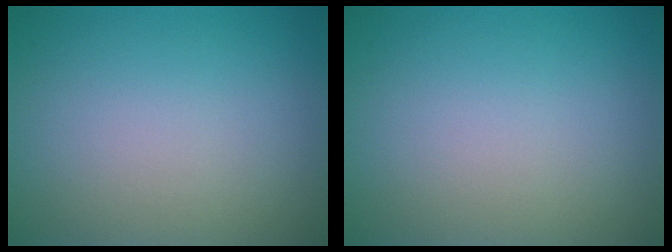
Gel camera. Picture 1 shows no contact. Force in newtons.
{"total": 0.0}